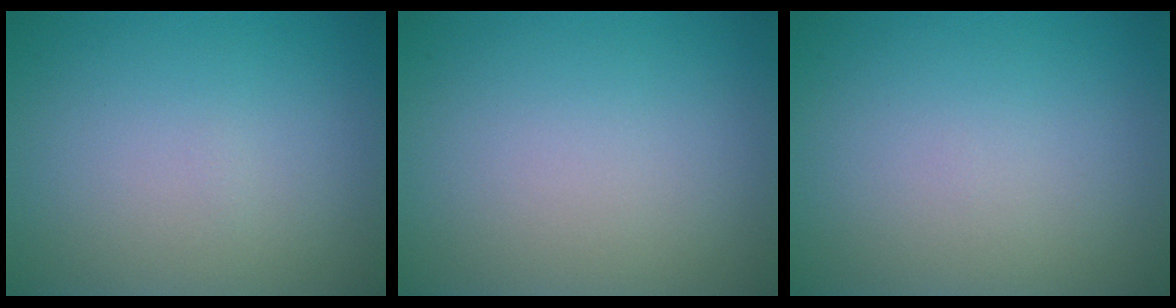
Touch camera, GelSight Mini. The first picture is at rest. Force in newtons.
{"total": 0.0}
{"total": 0.0}